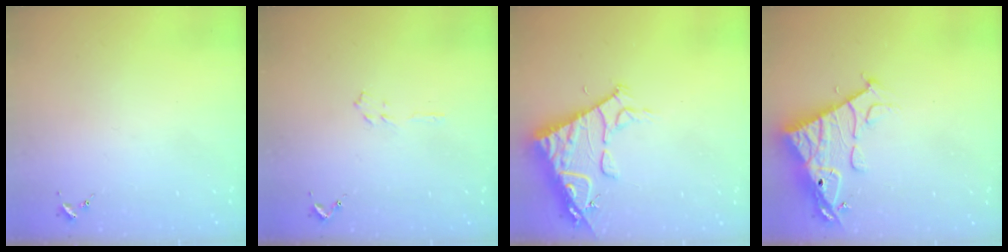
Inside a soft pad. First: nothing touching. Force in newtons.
{"total": 3.5, "press": 3.5, "slide": 0.4}
{"total": 13.9, "press": 13.8, "slide": 1.7}
{"total": 15.6, "press": 15.5, "slide": 1.5}